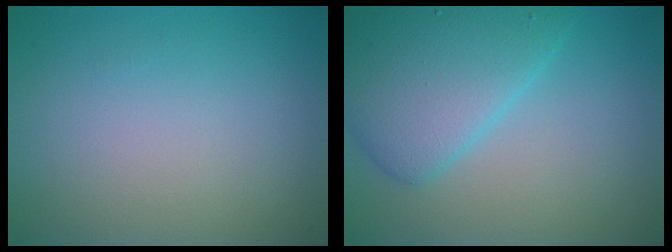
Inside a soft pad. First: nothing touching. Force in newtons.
{"total": 6.0, "press": 6.0, "slide": 0.2}